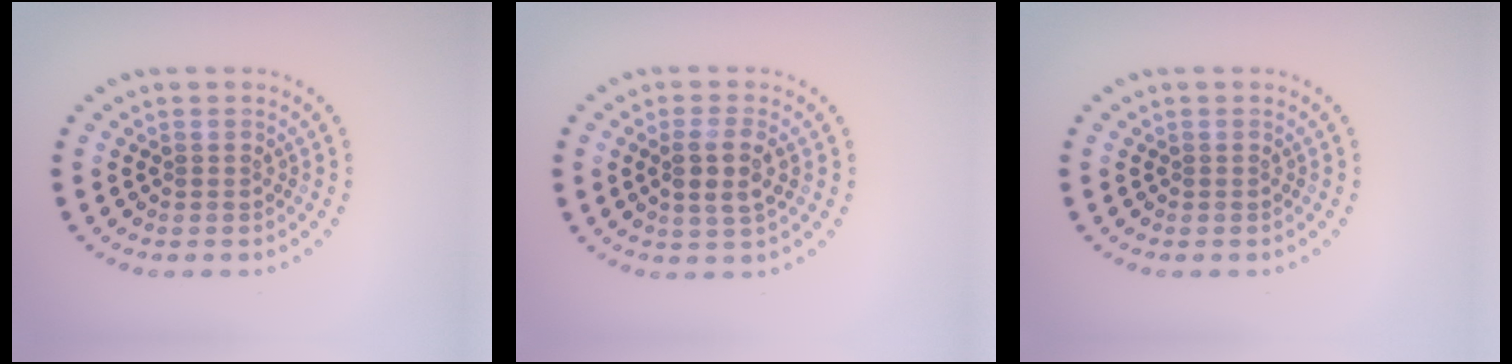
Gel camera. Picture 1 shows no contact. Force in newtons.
{"total": 2.7, "press": 2.6, "slide": 0.8}
{"total": 0.0}